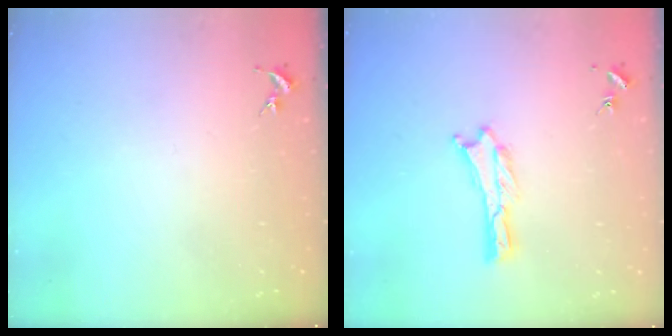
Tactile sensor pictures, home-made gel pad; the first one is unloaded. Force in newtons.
{"total": 0.0}